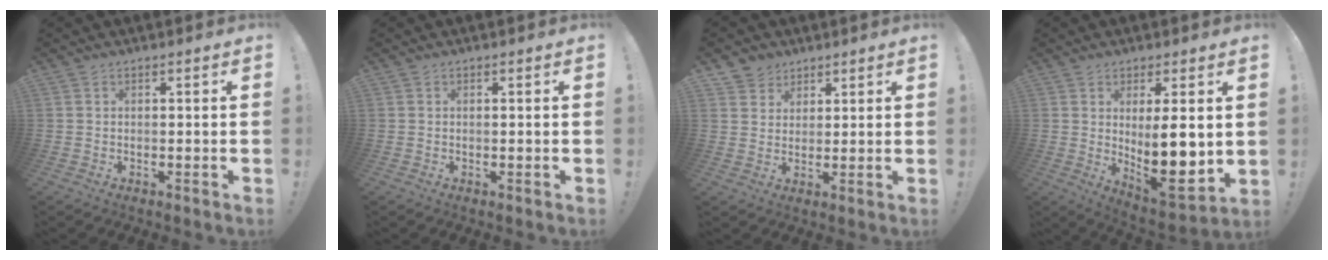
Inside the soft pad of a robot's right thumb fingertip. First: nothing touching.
{"total": 0.0}
{"total": 5.2, "force": [3.3, 4.1, 0.0], "torque": [0.001, -0.022, 0.064]}
{"total": 12.6, "force": [1.6, 4.5, 11.6], "torque": [-0.163, -0.035, 0.035]}